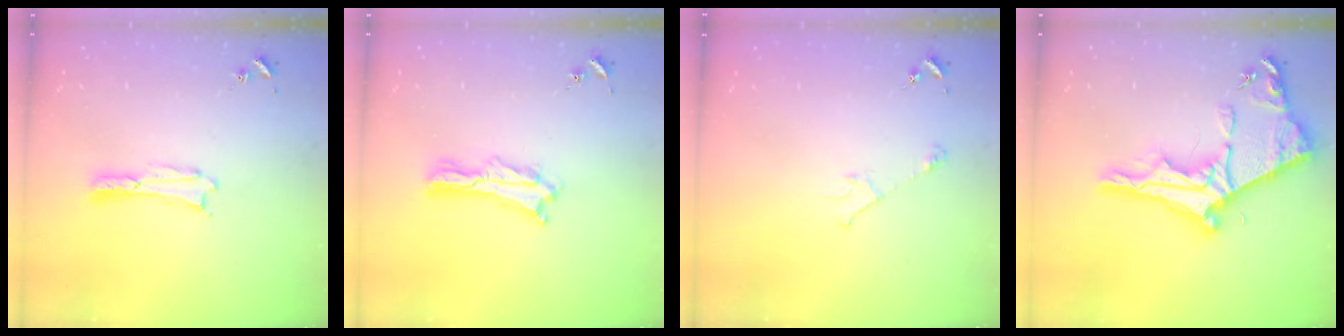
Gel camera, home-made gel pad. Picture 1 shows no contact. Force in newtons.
{"total": 2.1, "press": 2.1, "slide": 0.3}
{"total": 2.9, "press": 2.9, "slide": 0.3}
{"total": 10.1, "press": 10.1, "slide": 1.0}